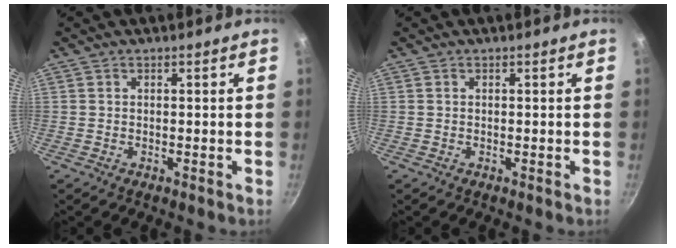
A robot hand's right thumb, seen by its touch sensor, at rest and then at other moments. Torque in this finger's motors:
{"motor_torque": [0.08, -0.01, 0.01, -0.21, 0.02]}